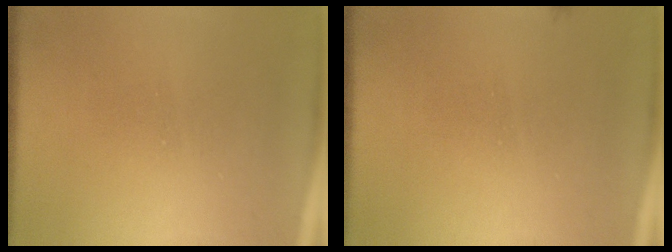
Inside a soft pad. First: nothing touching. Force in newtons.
{"total": 0.6}